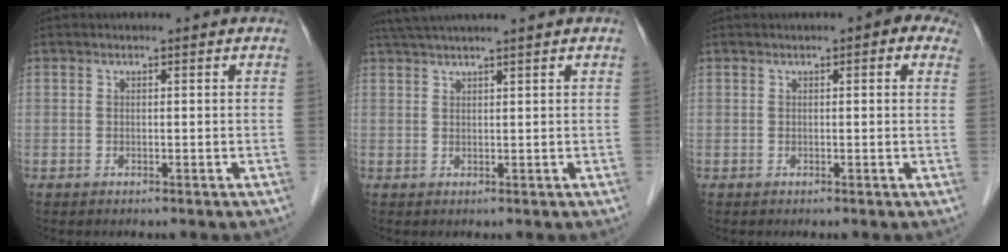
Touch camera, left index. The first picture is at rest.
{"total": 6.4, "force": [5.4, -1.2, 3.3], "torque": [-0.050, 0.033, 0.088]}
{"total": 3.3, "force": [1.7, 1.2, 2.6], "torque": [-0.024, 0.016, 0.012]}